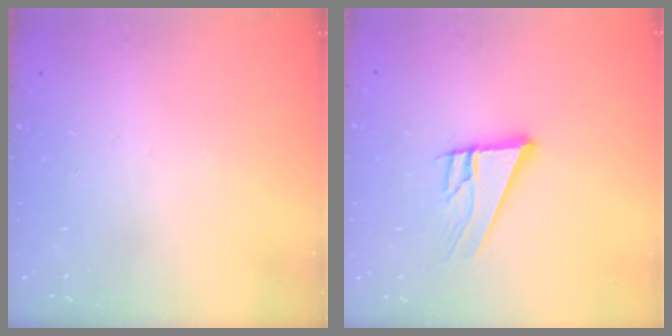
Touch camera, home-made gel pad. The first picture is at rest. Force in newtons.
{"total": 11.4, "press": 11.3, "slide": 2.0}